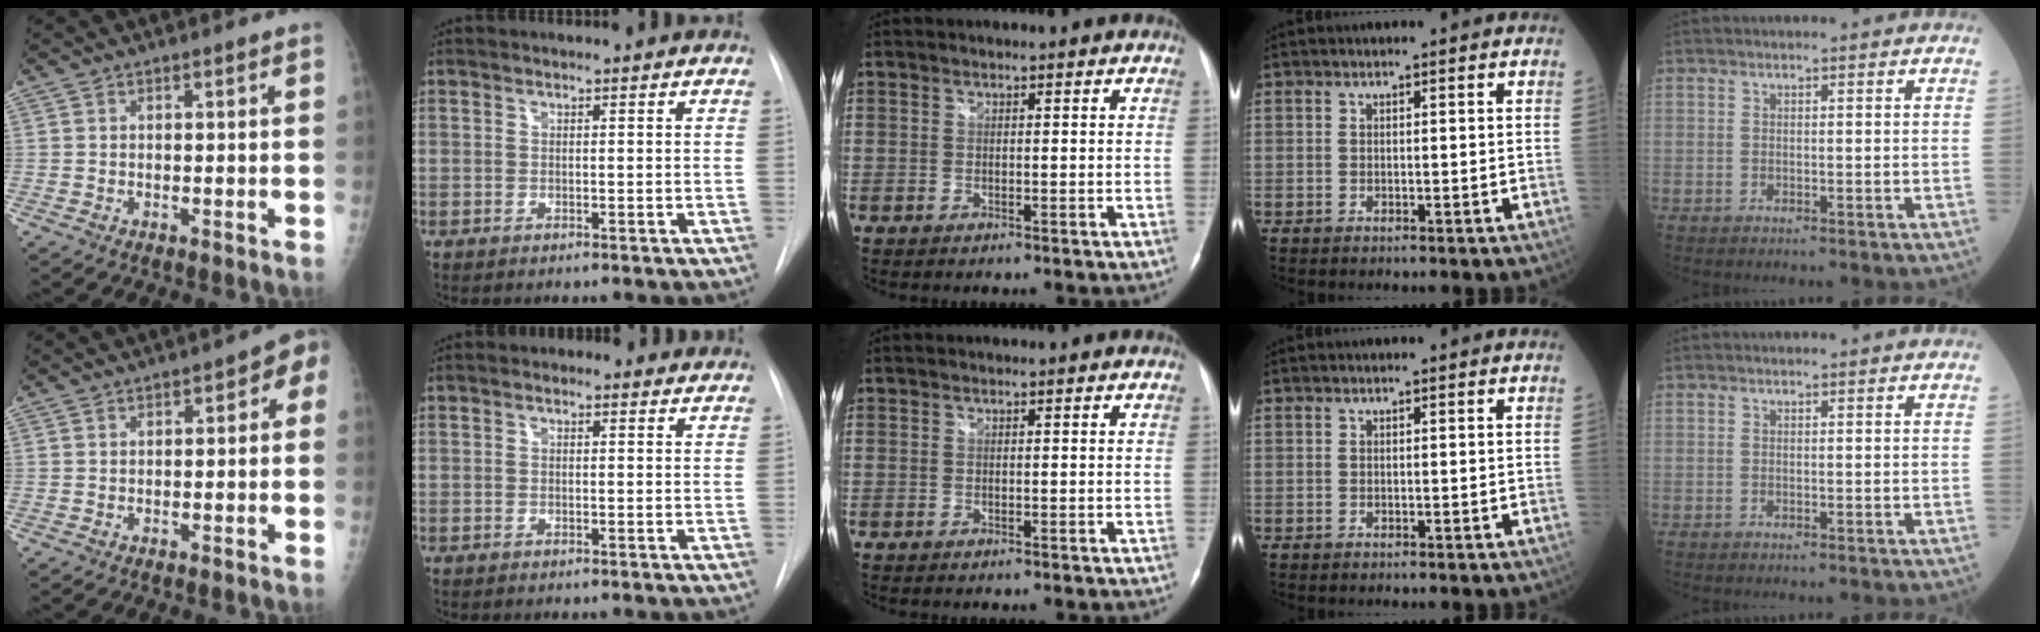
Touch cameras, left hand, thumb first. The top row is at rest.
{"thumb": {"total": 3.7, "force": [-0.8, 2.3, 2.8], "torque": [-0.013, 0.026, -0.019]}, "index": {"total": 2.1, "force": [1.1, 1.3, 1.1], "torque": [-0.021, 0.014, 0.013]}}